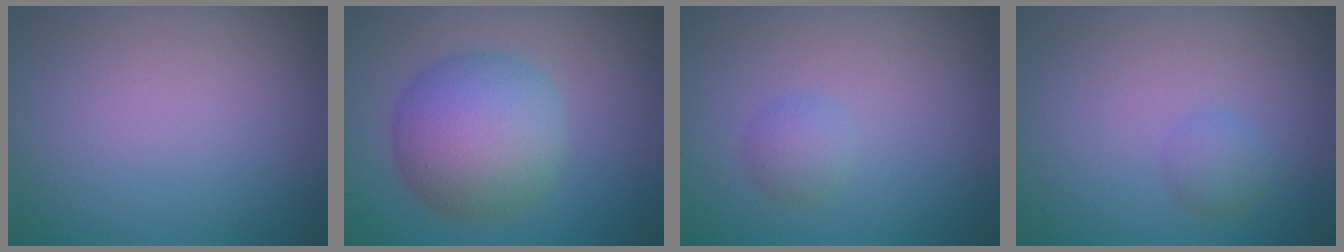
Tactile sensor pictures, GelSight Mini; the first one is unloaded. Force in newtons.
{"total": 7.7, "press": 7.7, "slide": 0.2}
{"total": 1.5, "press": 1.5, "slide": 0.0}
{"total": 1.2, "press": 1.2, "slide": 0.1}